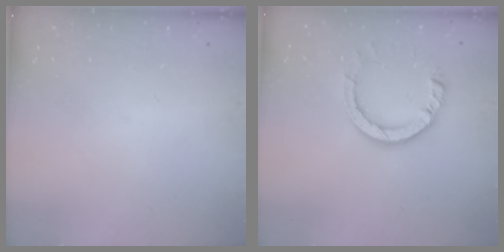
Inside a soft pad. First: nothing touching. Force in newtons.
{"total": 9.7, "press": 9.7, "slide": 1.1}